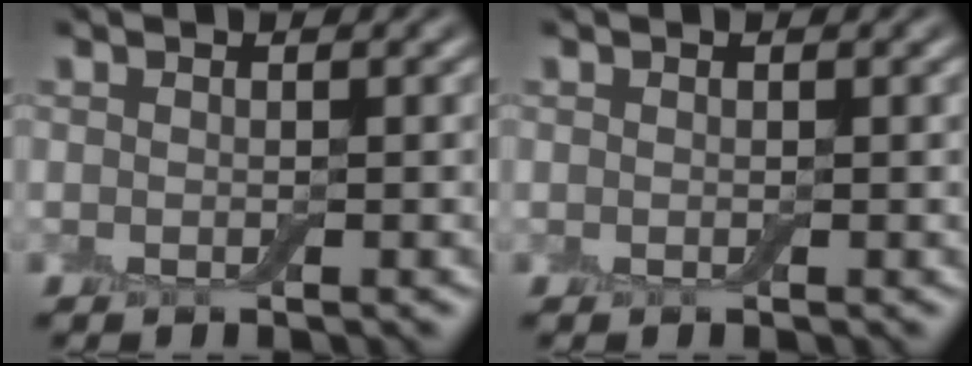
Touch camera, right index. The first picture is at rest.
{"total": 0.0}